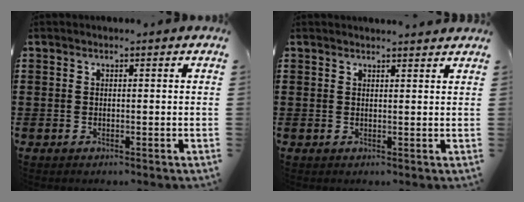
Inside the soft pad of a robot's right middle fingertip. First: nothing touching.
{"total": 1.3, "force": [1.3, -0.1, 0.3], "torque": [0.001, -0.004, 0.023]}